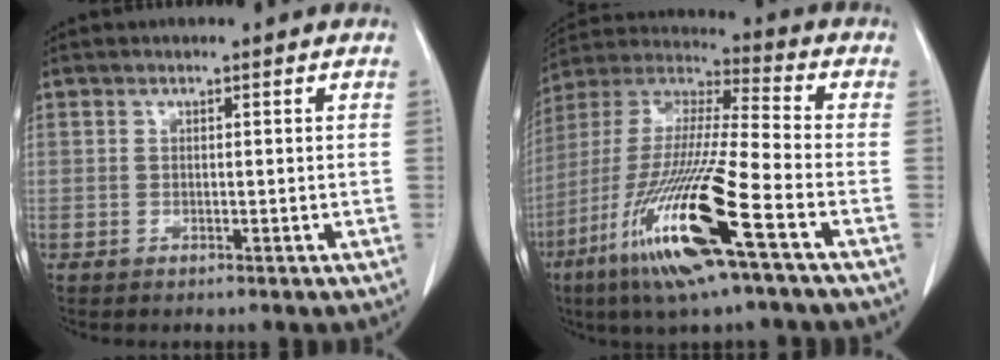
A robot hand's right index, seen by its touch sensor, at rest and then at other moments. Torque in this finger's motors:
{"motor_torque": [1.78, -0.36, 0.94, 0.21]}